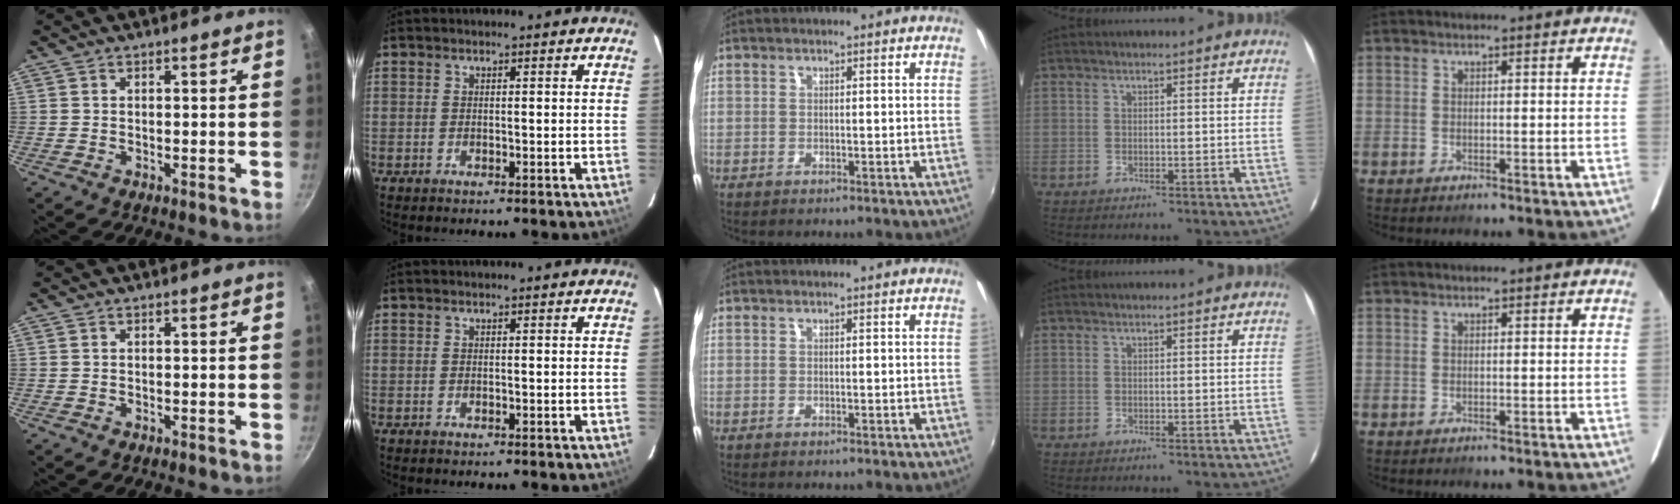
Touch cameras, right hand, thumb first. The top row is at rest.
{}